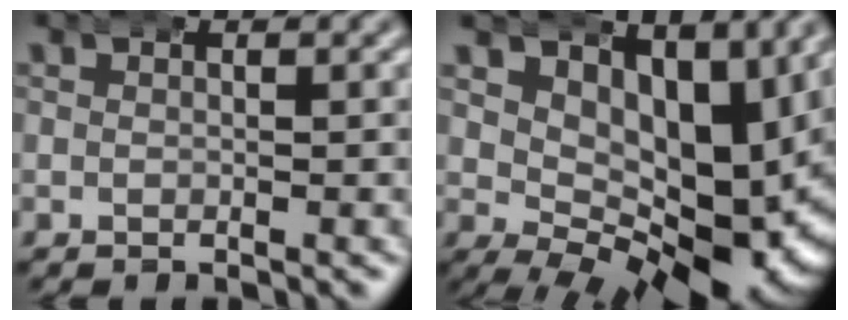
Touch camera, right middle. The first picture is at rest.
{"total": 10.7, "force": [2.1, 5.5, 8.9], "torque": [-0.119, -0.029, 0.050]}